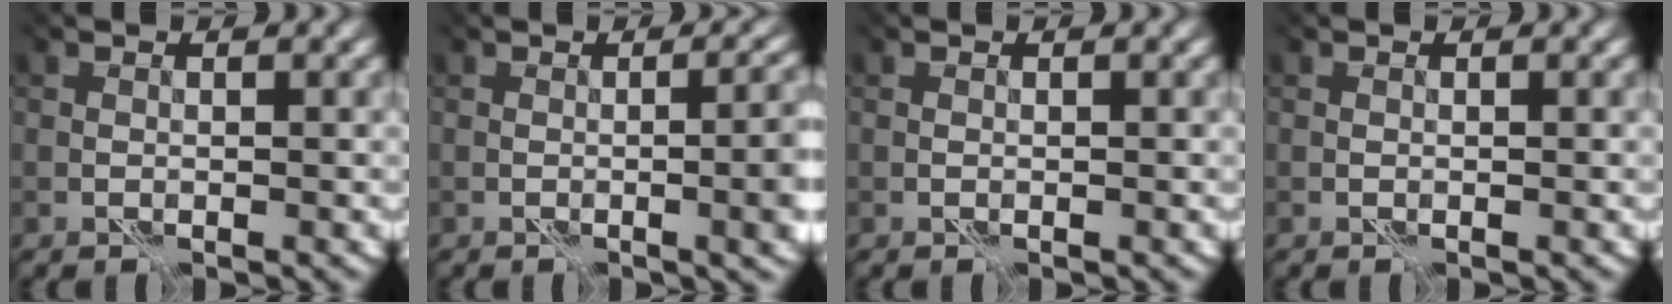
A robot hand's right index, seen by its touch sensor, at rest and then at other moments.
{"total": 5.0, "force": [-0.5, 1.5, 4.7], "torque": [-0.031, 0.007, -0.002]}
{"total": 0.0}
{"total": 0.0}